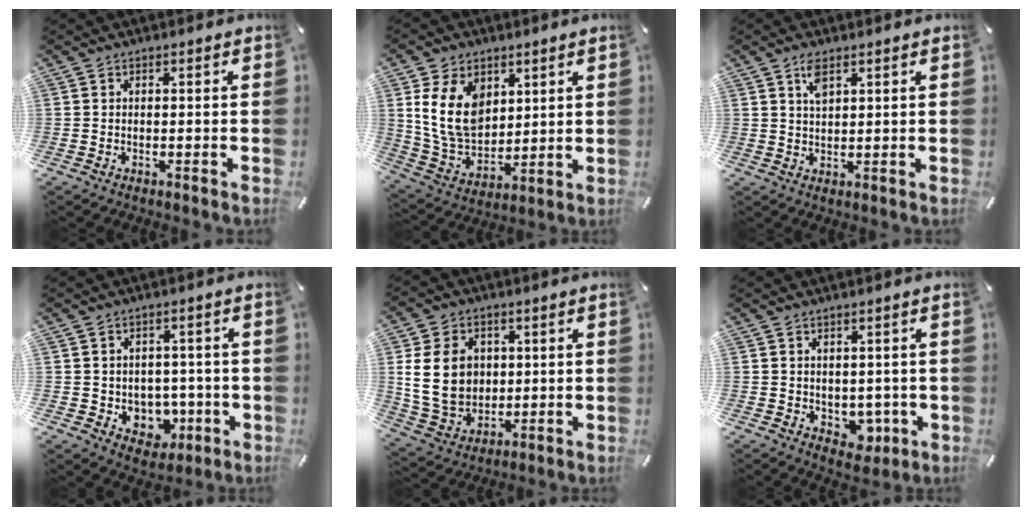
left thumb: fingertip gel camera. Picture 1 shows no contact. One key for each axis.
{"total": 13.5, "fx": 4.4, "fy": 10.2, "fz": 7.8, "tx": -0.173, "ty": -0.012, "tz": 0.083}
{"total": 3.8, "fx": 2.3, "fy": 1.6, "fz": 2.6, "tx": -0.050, "ty": -0.001, "tz": 0.039}
{"total": 6.4, "fx": 0.3, "fy": 6.1, "fz": 1.8, "tx": -0.016, "ty": -0.008, "tz": 0.012}
{"total": 13.0, "fx": 2.1, "fy": 10.7, "fz": 7.0, "tx": -0.141, "ty": 0.001, "tz": 0.038}
{"total": 4.1, "fx": 0.2, "fy": 3.7, "fz": 1.7, "tx": 0.001, "ty": -0.005, "tz": 0.004}